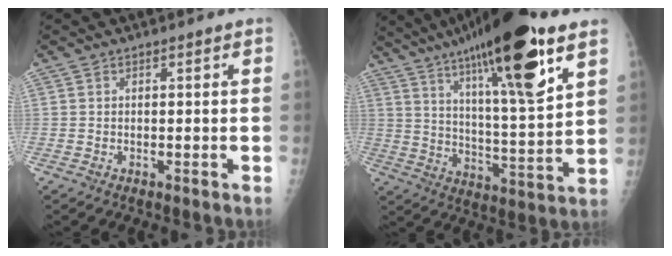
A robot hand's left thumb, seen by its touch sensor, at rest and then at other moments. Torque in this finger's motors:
{"motor_torque": [2.52, 2.02, 1.83, -0.93, 0.62]}